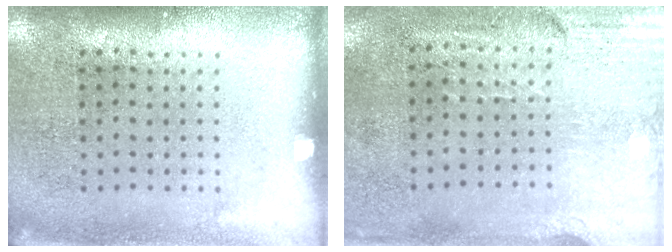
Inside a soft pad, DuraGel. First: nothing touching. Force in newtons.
{"total": 3.0, "press": 2.5, "slide": 1.6}